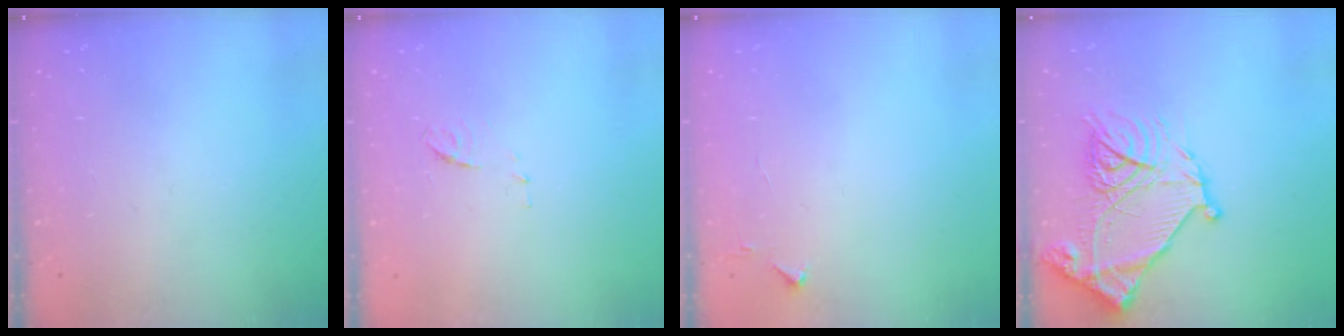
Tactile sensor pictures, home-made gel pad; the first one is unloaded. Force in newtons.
{"total": 6.2, "press": 6.2, "slide": 0.5}
{"total": 2.8, "press": 2.8, "slide": 0.4}
{"total": 18.7, "press": 18.6, "slide": 1.8}